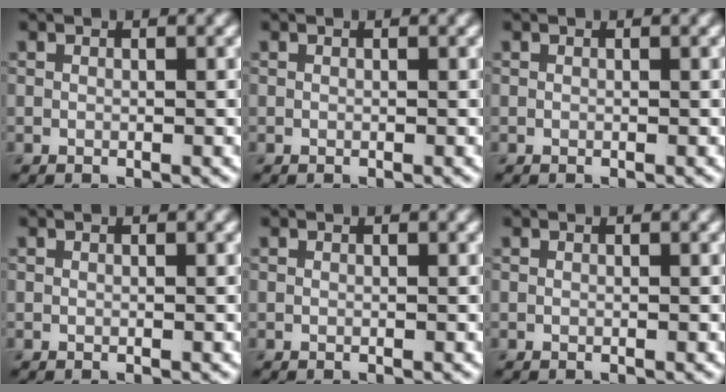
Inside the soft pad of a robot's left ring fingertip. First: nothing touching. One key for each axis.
{"total": 0.0}
{"total": 0.0}
{"total": 0.0}
{"total": 0.0}
{"total": 0.0}